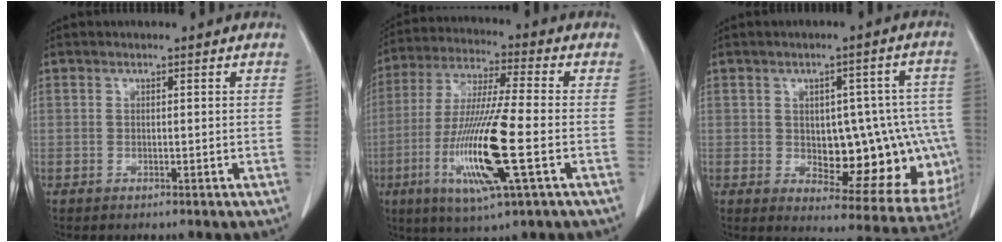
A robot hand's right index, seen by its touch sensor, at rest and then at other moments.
{"total": 15.9, "force": [-4.5, 0.6, 15.2], "torque": [-0.312, -0.021, -0.084]}
{"total": 17.0, "force": [-2.0, 7.8, 15.0], "torque": [-0.133, 0.029, 0.001]}